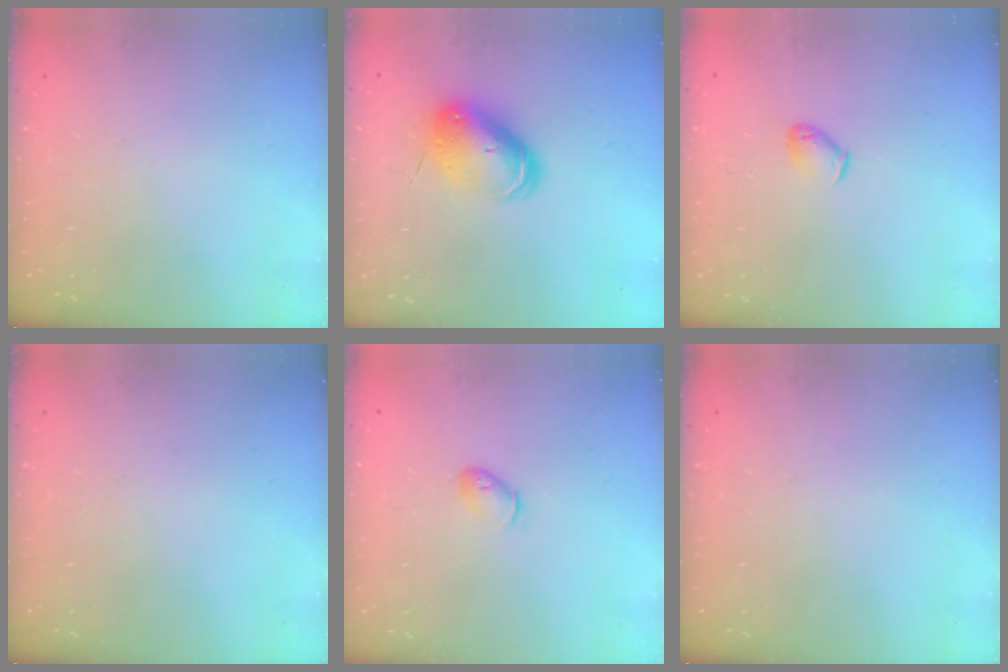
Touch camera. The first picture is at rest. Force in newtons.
{"total": 8.9, "press": 8.8, "slide": 1.4}
{"total": 4.0, "press": 3.9, "slide": 0.9}
{"total": 0.0}
{"total": 5.5, "press": 5.4, "slide": 1.1}
{"total": 0.0}